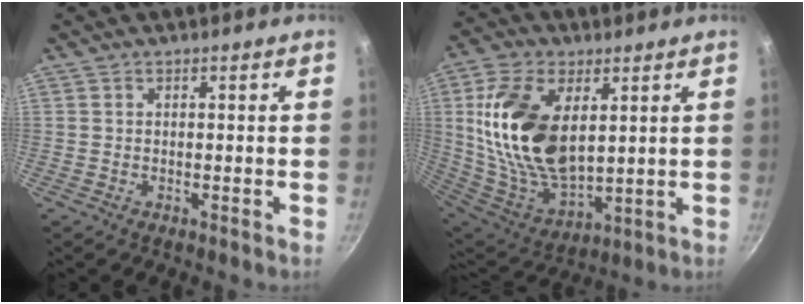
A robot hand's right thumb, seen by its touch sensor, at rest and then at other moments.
{"total": 21.2, "force": [4.7, 12.1, 16.7], "torque": [-0.309, -0.025, 0.102]}